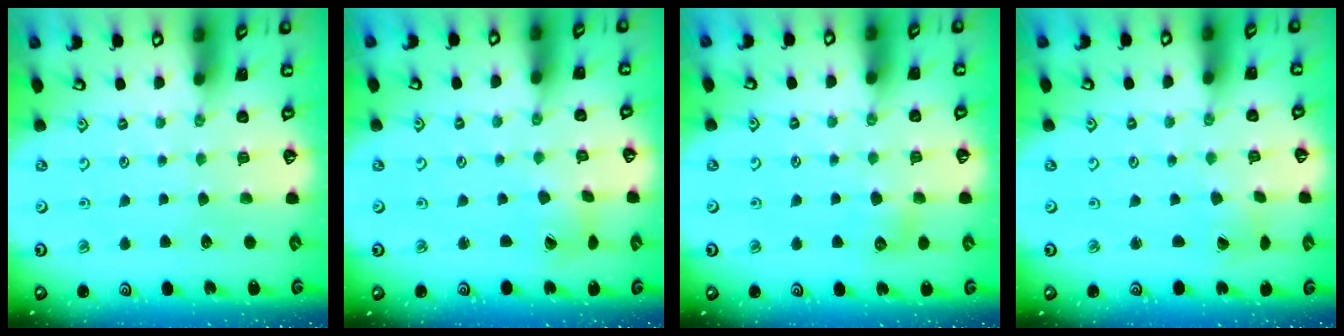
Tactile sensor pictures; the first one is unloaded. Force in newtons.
{"total": 2.7, "press": 2.7, "slide": 0.4}
{"total": 7.0, "press": 6.9, "slide": 1.0}
{"total": 2.1, "press": 2.1, "slide": 0.3}